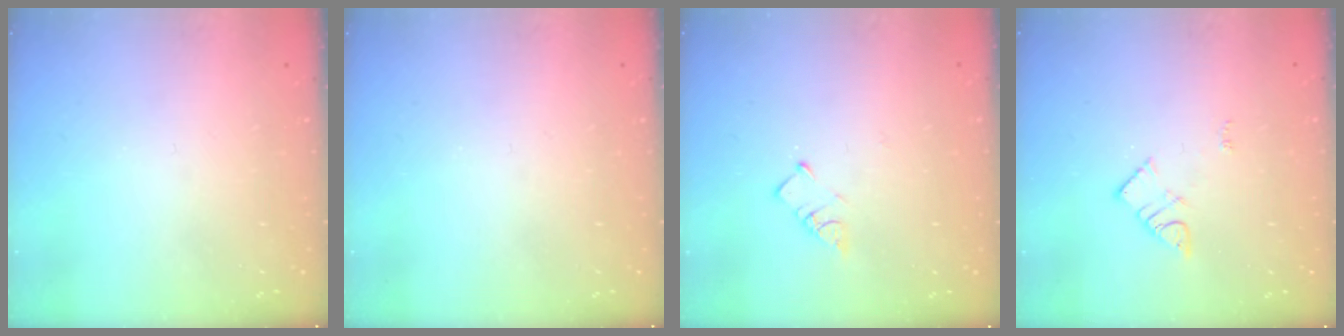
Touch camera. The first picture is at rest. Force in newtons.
{"total": 0.0}
{"total": 2.9, "press": 2.9, "slide": 0.2}
{"total": 4.7, "press": 4.7, "slide": 0.1}